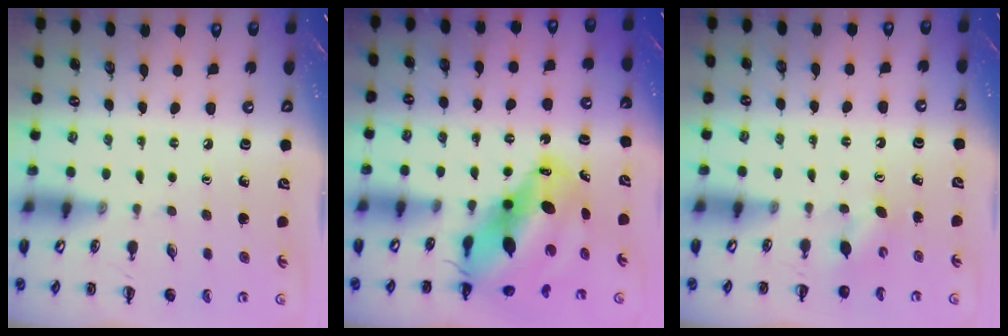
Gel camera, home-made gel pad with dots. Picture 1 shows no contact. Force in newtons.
{"total": 13.1, "press": 12.6, "slide": 3.6}
{"total": 3.3, "press": 3.2, "slide": 0.7}